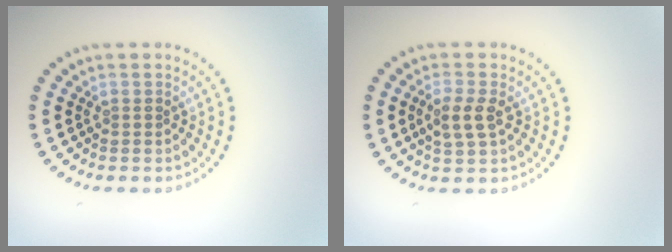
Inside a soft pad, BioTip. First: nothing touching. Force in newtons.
{"total": 2.6, "press": 2.5, "slide": 0.5}